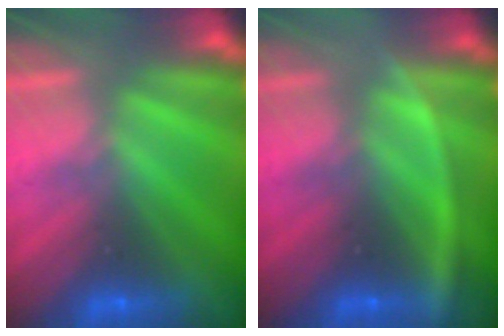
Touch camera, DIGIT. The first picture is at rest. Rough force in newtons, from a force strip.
{"total": 3.5}